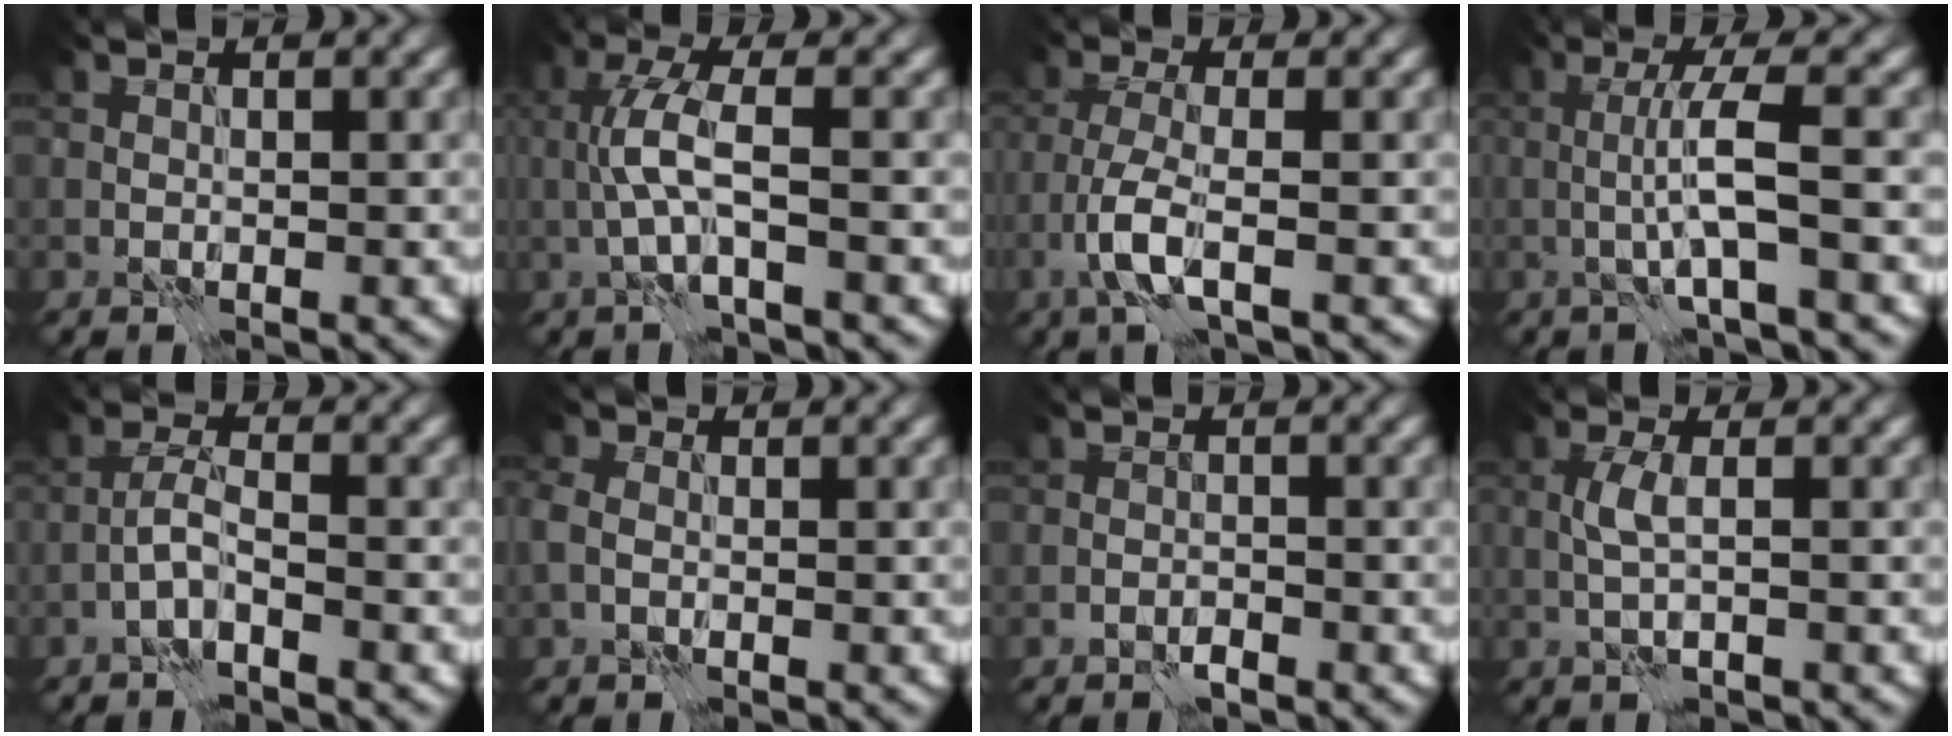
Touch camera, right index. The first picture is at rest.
{"total": 3.9, "force": [-0.2, 0.7, 3.9], "torque": [-0.086, 0.004, -0.008]}
{"total": 3.7, "force": [-1.5, 0.9, 3.3], "torque": [-0.073, 0.003, -0.037]}
{"total": 4.1, "force": [-0.6, 0.1, 4.0], "torque": [-0.077, 0.009, -0.015]}
{"total": 1.9, "force": [-1.2, 0.2, 1.5], "torque": [-0.030, 0.010, -0.031]}
{"total": 1.8, "force": [-0.1, 1.4, 1.1], "torque": [-0.027, 0.002, -0.008]}
{"total": 1.0, "force": [-0.7, 0.5, 0.5], "torque": [-0.008, 0.003, -0.016]}
{"total": 1.9, "force": [0.1, 0.3, 1.9], "torque": [-0.041, 0.006, 0.001]}